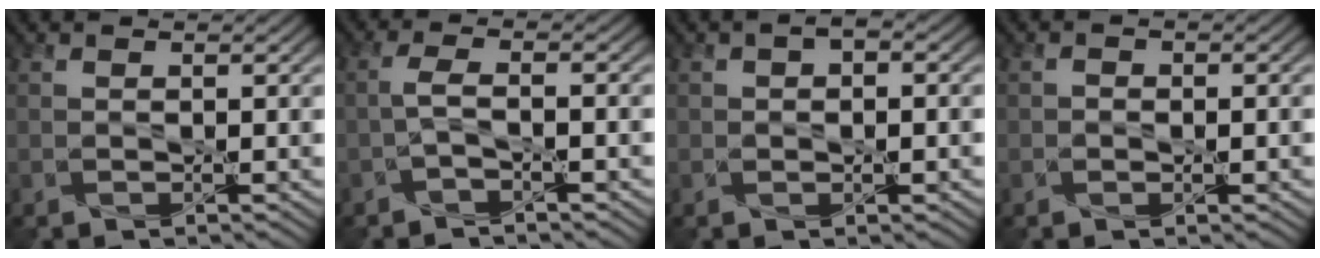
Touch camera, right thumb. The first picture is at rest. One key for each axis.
{"total": 2.0, "fx": -1.0, "fy": 0.5, "fz": 1.7, "tx": -0.039, "ty": 0.007, "tz": -0.027}
{"total": 2.5, "fx": 0.2, "fy": 1.4, "fz": 2.0, "tx": -0.029, "ty": 0.003, "tz": 0.001}
{"total": 1.3, "fx": -0.4, "fy": 1.0, "fz": 0.8, "tx": -0.008, "ty": -0.003, "tz": -0.007}